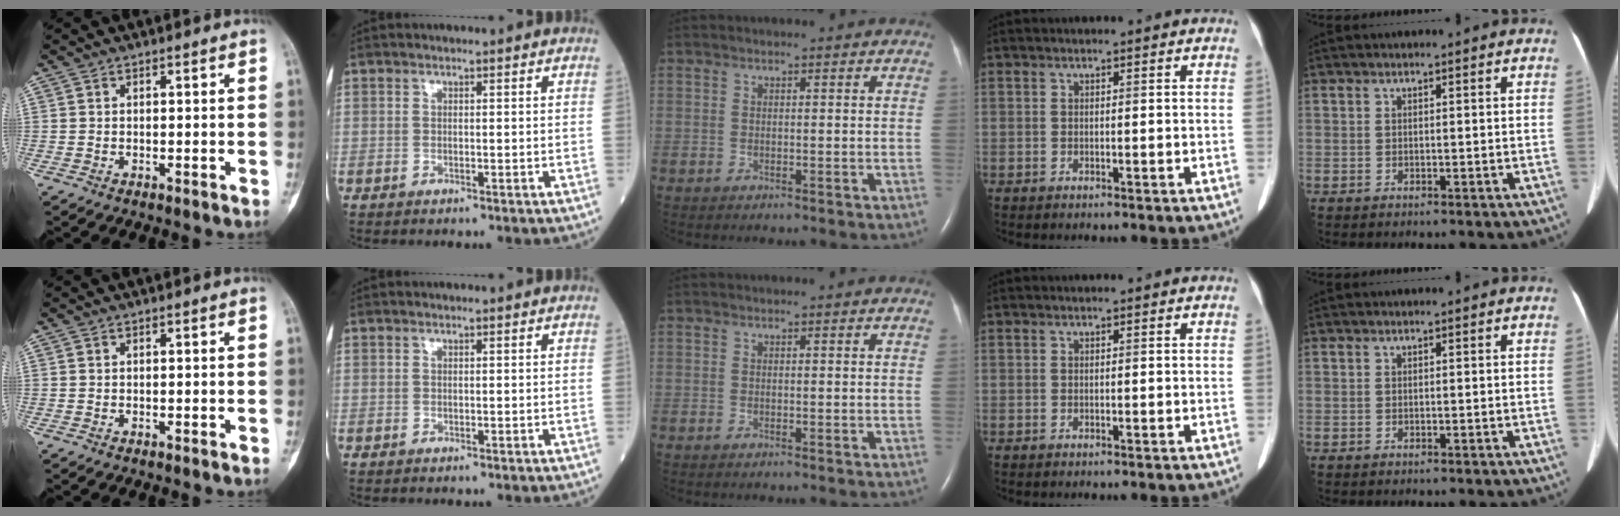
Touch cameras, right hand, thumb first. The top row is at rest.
{}